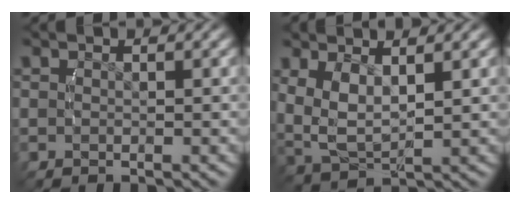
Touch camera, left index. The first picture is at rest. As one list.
[{"total": 6.1, "force": [1.2, 4.4, 4.1], "torque": [-0.108, -0.016, 0.029]}]